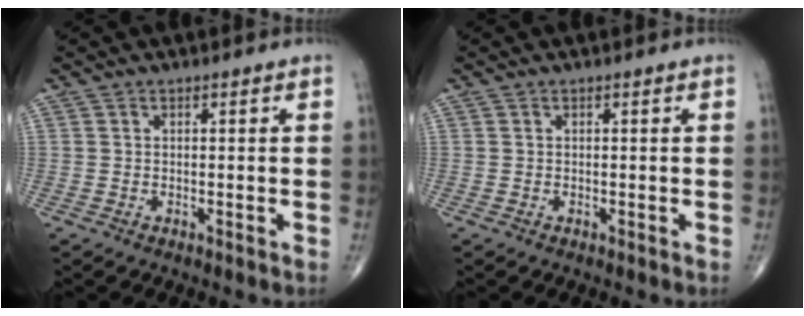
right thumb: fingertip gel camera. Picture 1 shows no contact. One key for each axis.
{"total": 0.0}